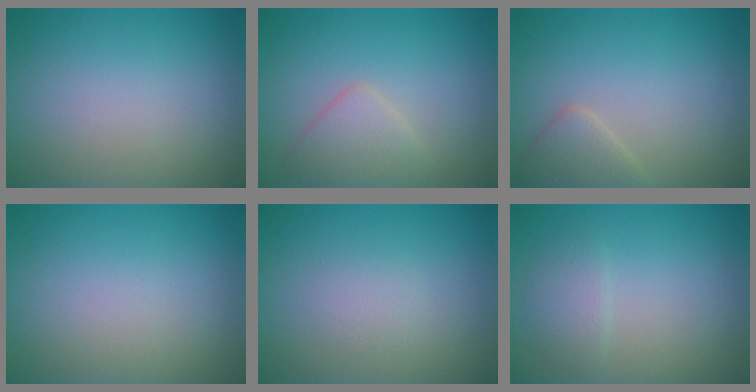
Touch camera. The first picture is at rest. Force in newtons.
{"total": 2.4, "press": 2.4, "slide": 0.1}
{"total": 2.2, "press": 2.2, "slide": 0.2}
{"total": 0.0}
{"total": 1.2, "press": 1.2, "slide": 0.0}
{"total": 1.5, "press": 1.5, "slide": 0.1}